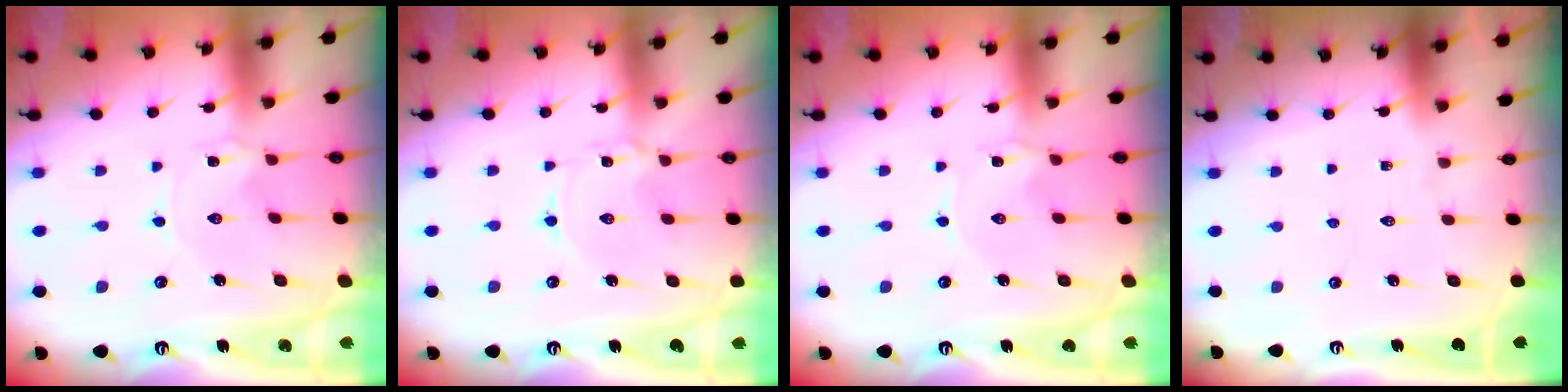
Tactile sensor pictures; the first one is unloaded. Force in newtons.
{"total": 1.3, "press": 1.3, "slide": 0.1}
{"total": 0.0}
{"total": 0.0}